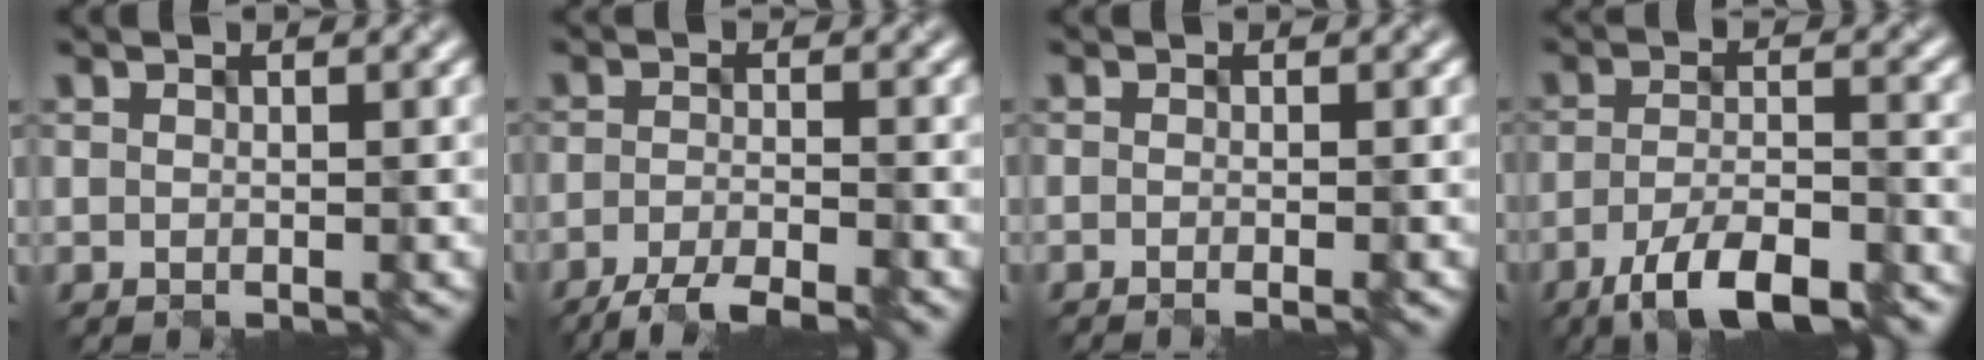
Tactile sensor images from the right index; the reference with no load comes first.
{"total": 4.3, "force": [-3.4, 0.6, 2.5], "torque": [-0.038, -0.005, -0.066]}
{"total": 0.8, "force": [-0.5, 0.2, 0.6], "torque": [-0.004, 0.001, -0.016]}
{"total": 7.0, "force": [-4.8, 2.0, 4.8], "torque": [-0.081, -0.004, -0.081]}